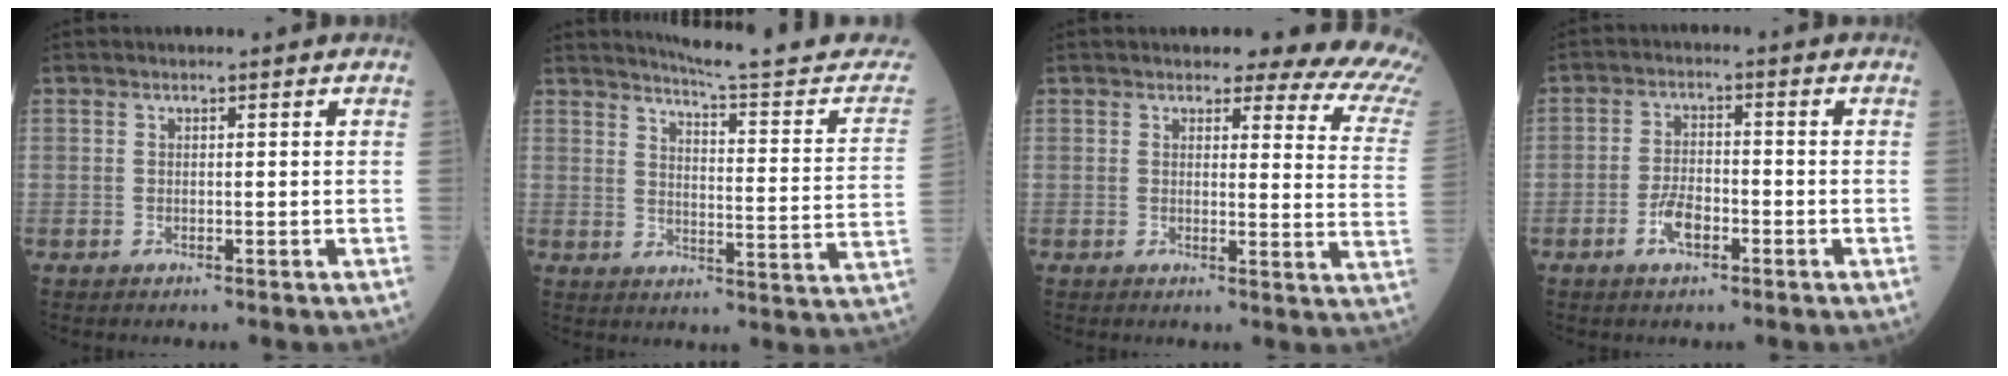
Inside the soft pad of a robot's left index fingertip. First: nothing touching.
{"total": 17.7, "force": [16.7, 0.5, 5.8], "torque": [-0.074, -0.077, 0.199]}
{"total": 14.9, "force": [13.1, 3.4, 6.2], "torque": [-0.046, -0.065, 0.111]}
{"total": 4.4, "force": [-2.1, 1.7, 3.4], "torque": [-0.071, 0.002, -0.042]}